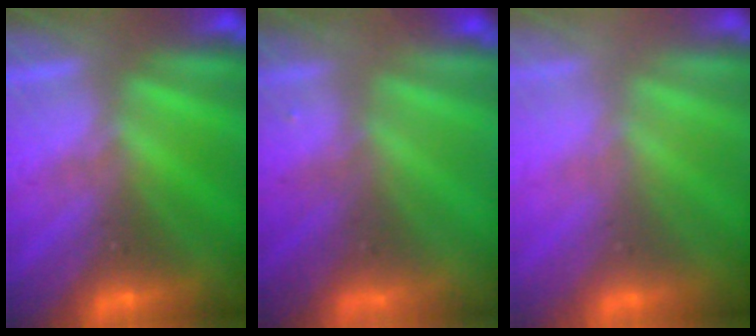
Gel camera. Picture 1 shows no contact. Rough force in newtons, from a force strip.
{"total": 8.2}
{"total": 2.8}